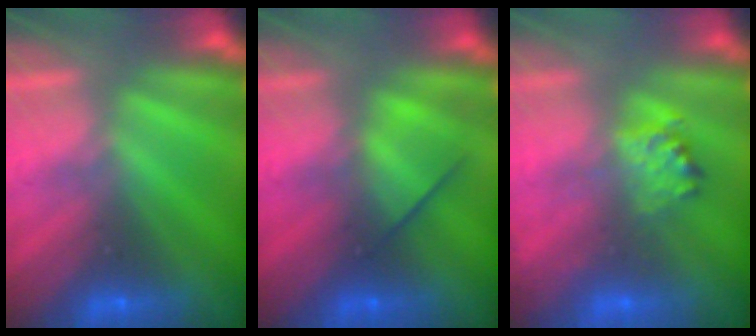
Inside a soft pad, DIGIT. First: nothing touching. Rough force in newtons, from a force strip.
{"total": 2.5}
{"total": 2.3}